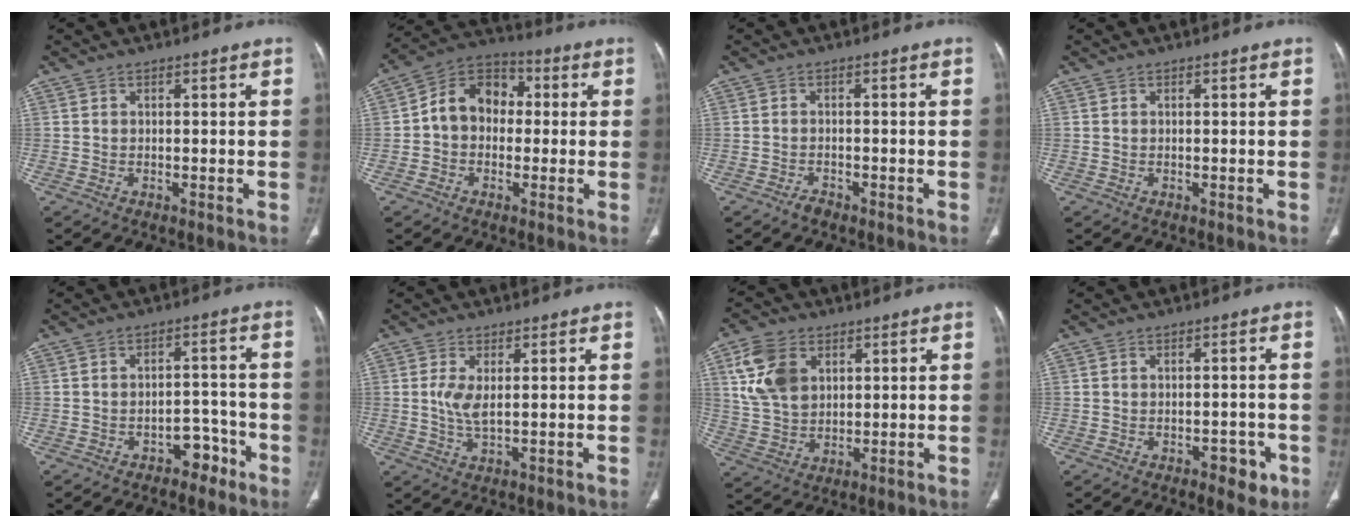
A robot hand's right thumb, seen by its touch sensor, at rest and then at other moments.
{"total": 10.5, "force": [0.2, 8.2, 6.5], "torque": [-0.079, 0.035, -0.012]}
{"total": 1.3, "force": [-1.2, 0.5, 0.4], "torque": [-0.011, 0.004, -0.021]}
{"total": 0.0}
{"total": 4.8, "force": [-3.2, 3.1, 1.8], "torque": [-0.002, 0.041, -0.042]}
{"total": 3.8, "force": [0.6, 1.3, 3.5], "torque": [-0.082, -0.013, 0.016]}
{"total": 11.0, "force": [4.0, 7.7, 6.8], "torque": [-0.117, -0.008, 0.083]}
{"total": 4.1, "force": [-2.1, 2.3, 2.7], "torque": [-0.016, 0.010, -0.023]}